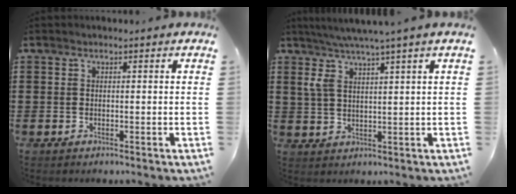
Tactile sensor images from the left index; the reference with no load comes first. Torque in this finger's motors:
{"motor_torque": [1.11, -1.03, 0.73, 0.21]}